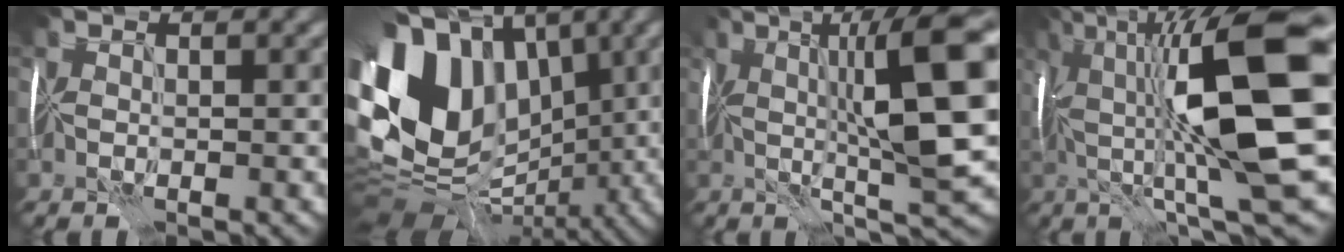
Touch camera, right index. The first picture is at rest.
{"total": 16.6, "force": [0.3, 12.9, 10.4], "torque": [-0.208, 0.010, 0.021]}
{"total": 11.6, "force": [1.2, 2.0, 11.4], "torque": [-0.174, 0.009, 0.028]}
{"total": 15.1, "force": [1.2, 3.6, 14.6], "torque": [-0.251, 0.013, 0.022]}